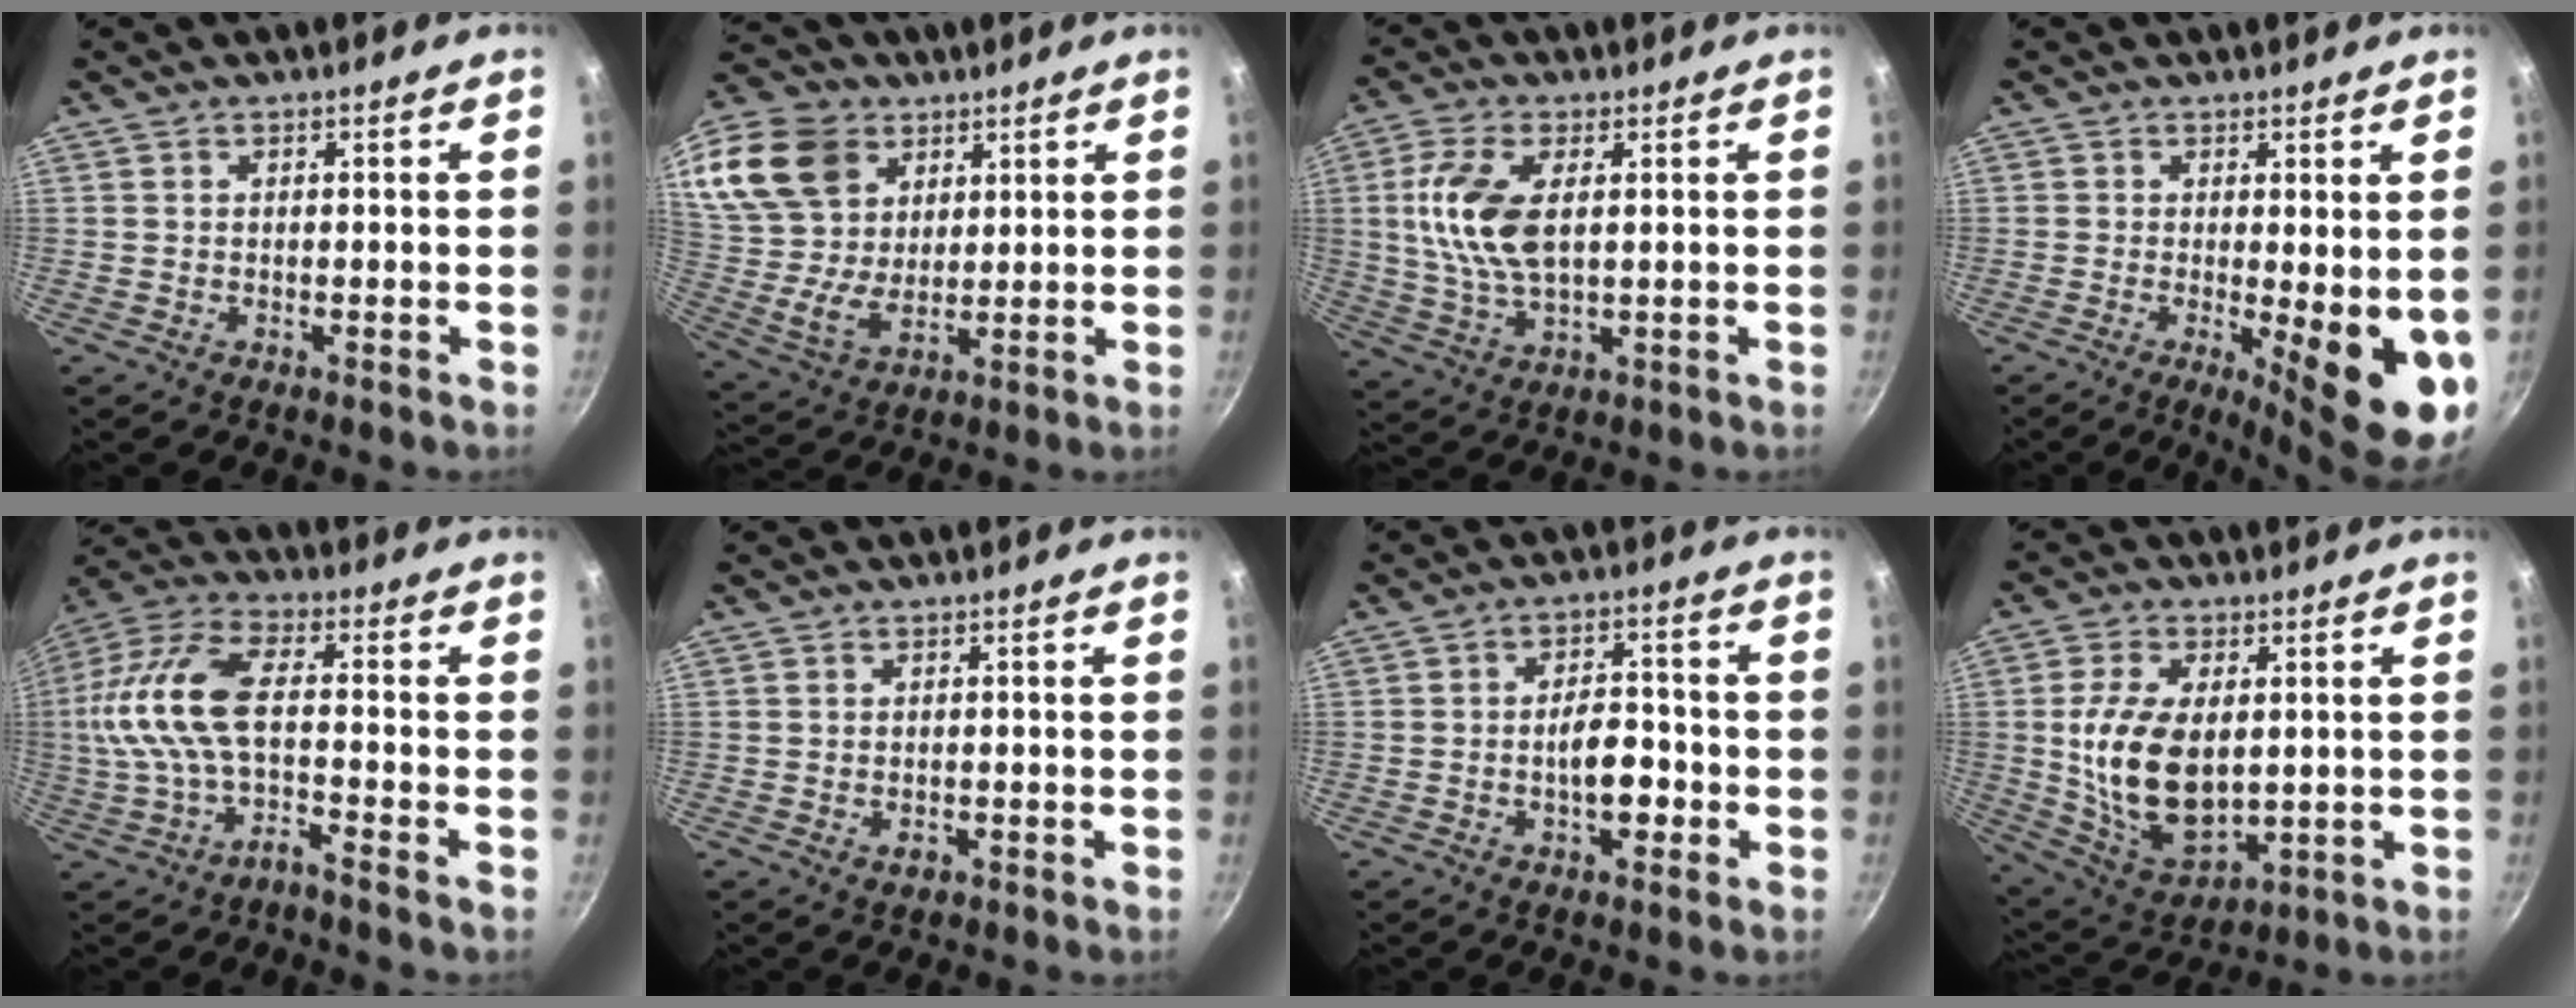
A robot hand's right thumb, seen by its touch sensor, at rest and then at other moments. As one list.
[{"total": 21.8, "force": [10.8, 15.3, 11.2], "torque": [-0.235, -0.009, 0.209]}, {"total": 11.4, "force": [1.9, 5.8, 9.6], "torque": [-0.193, 0.000, 0.038]}, {"total": 11.1, "force": [-1.5, 3.2, 10.5], "torque": [-0.120, -0.017, -0.010]}, {"total": 14.6, "force": [-5.1, 6.5, 12.0], "torque": [-0.223, 0.060, -0.110]}, {"total": 1.6, "force": [-0.6, 1.1, 1.0], "torque": [-0.015, 0.000, -0.009]}, {"total": 7.1, "force": [-2.0, 3.8, 5.7], "torque": [-0.061, 0.024, -0.033]}, {"total": 16.3, "force": [1.2, 9.6, 13.1], "torque": [-0.223, -0.017, 0.038]}]